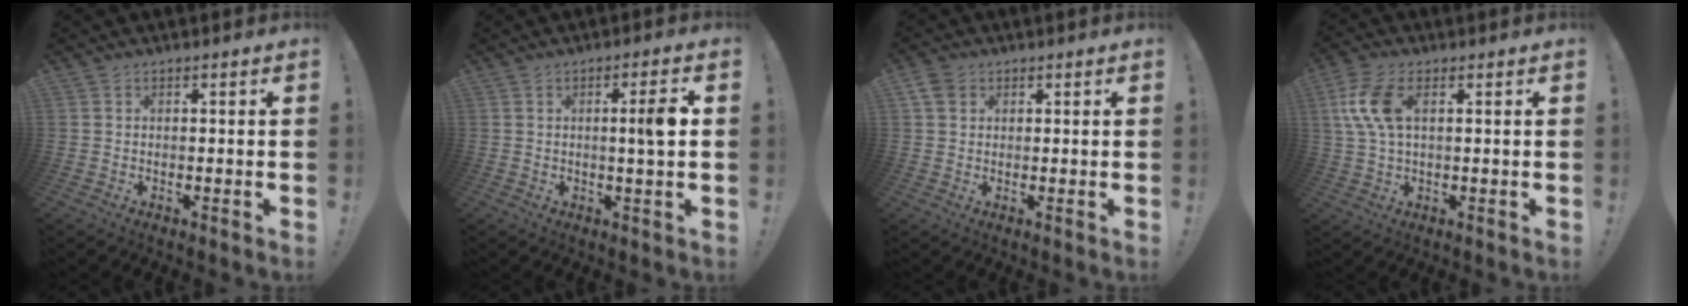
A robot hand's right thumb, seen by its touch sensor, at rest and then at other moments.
{"total": 6.2, "force": [0.6, -0.3, 6.2], "torque": [-0.098, -0.003, 0.000]}
{"total": 4.4, "force": [2.1, 3.4, 1.8], "torque": [-0.025, -0.002, 0.040]}
{"total": 10.1, "force": [2.6, 5.0, 8.4], "torque": [-0.182, 0.001, 0.049]}